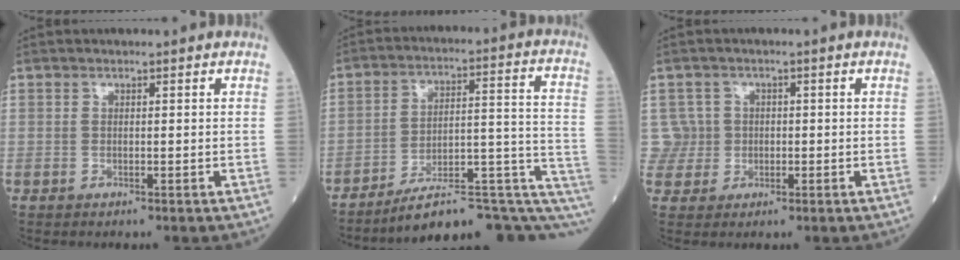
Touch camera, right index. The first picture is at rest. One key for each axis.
{"total": 19.6, "fx": -13.6, "fy": 3.9, "fz": 13.5, "tx": -0.120, "ty": 0.059, "tz": -0.186}
{"total": 4.0, "fx": 0.4, "fy": 3.9, "fz": -0.5, "tx": 0.025, "ty": 0.011, "tz": 0.006}